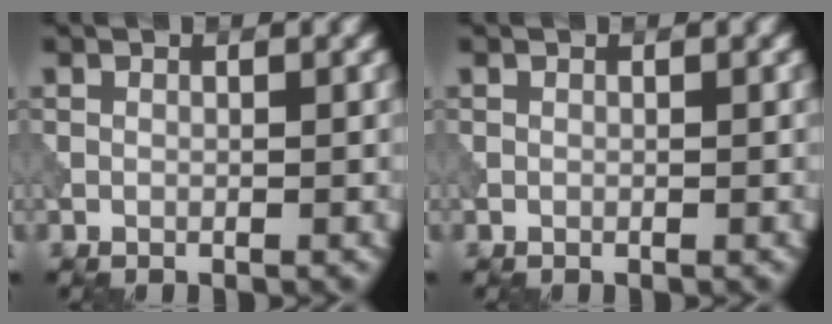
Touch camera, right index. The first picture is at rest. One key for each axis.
{"total": 0.0}